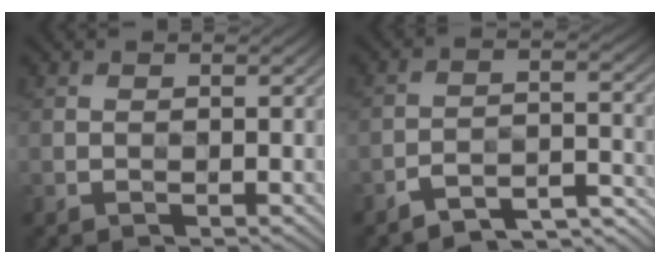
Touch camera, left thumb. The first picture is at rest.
{"total": 6.5, "force": [-5.7, 1.6, 2.8], "torque": [-0.045, 0.000, -0.093]}